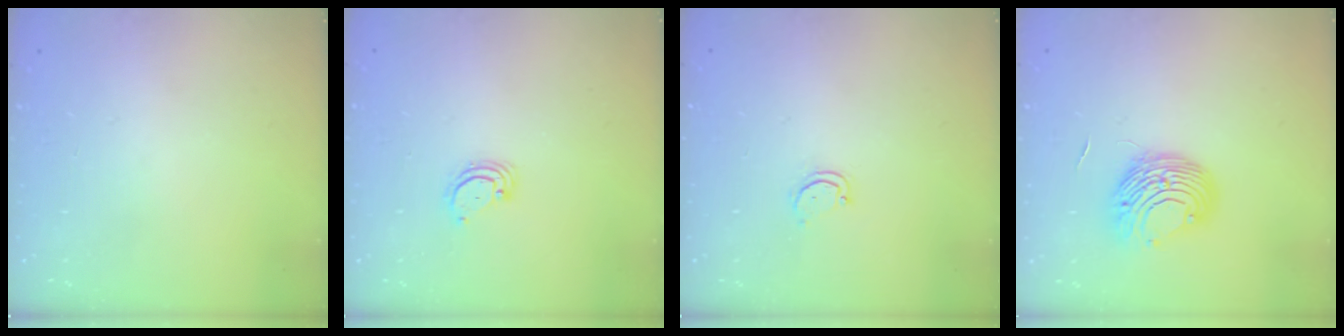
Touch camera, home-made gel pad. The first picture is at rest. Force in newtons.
{"total": 2.8, "press": 2.8, "slide": 0.2}
{"total": 2.7, "press": 2.7, "slide": 0.3}
{"total": 9.4, "press": 9.3, "slide": 1.0}